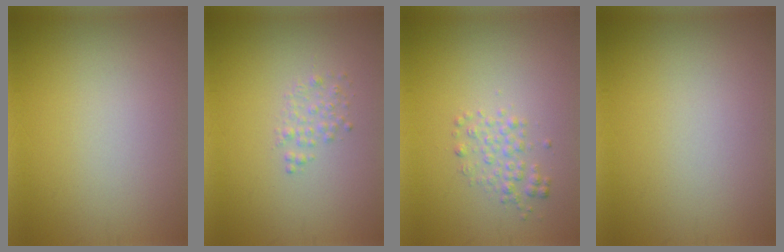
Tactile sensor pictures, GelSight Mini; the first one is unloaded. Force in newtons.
{"total": 1.3, "press": 1.3, "slide": 0.0}
{"total": 1.8, "press": 1.8, "slide": 0.0}
{"total": 0.0}